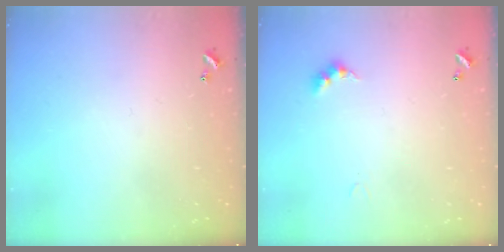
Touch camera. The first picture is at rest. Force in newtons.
{"total": 2.8, "press": 2.8, "slide": 0.5}